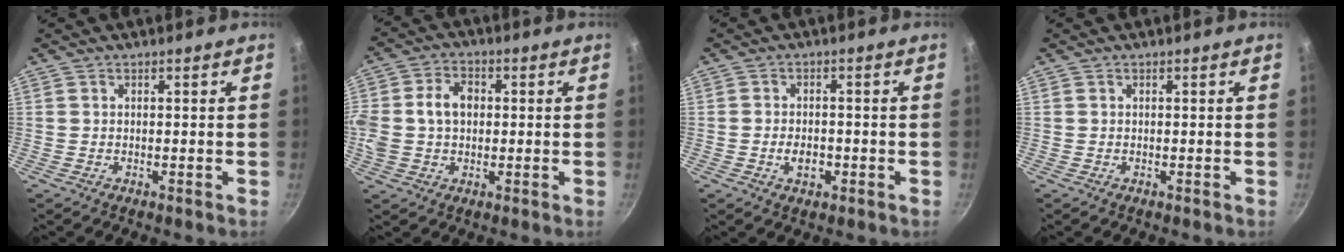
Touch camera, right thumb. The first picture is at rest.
{"total": 10.6, "force": [0.7, 8.0, 7.0], "torque": [-0.129, 0.021, 0.006]}
{"total": 3.8, "force": [-1.2, 2.4, 2.6], "torque": [-0.037, 0.008, -0.021]}
{"total": 0.0}